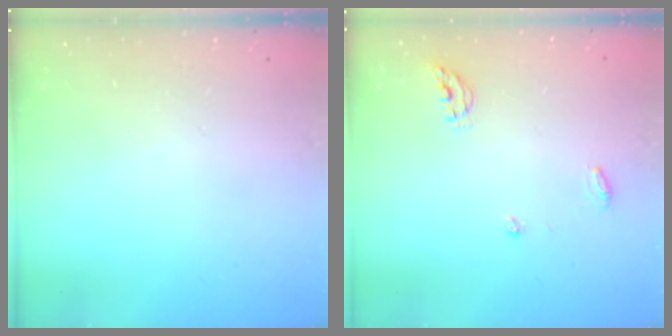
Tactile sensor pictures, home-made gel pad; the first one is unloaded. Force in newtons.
{"total": 4.9, "press": 4.8, "slide": 0.4}